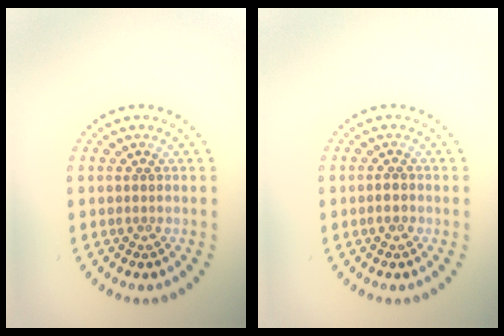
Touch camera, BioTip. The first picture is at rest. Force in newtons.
{"total": 1.1, "press": 1.1, "slide": 0.4}